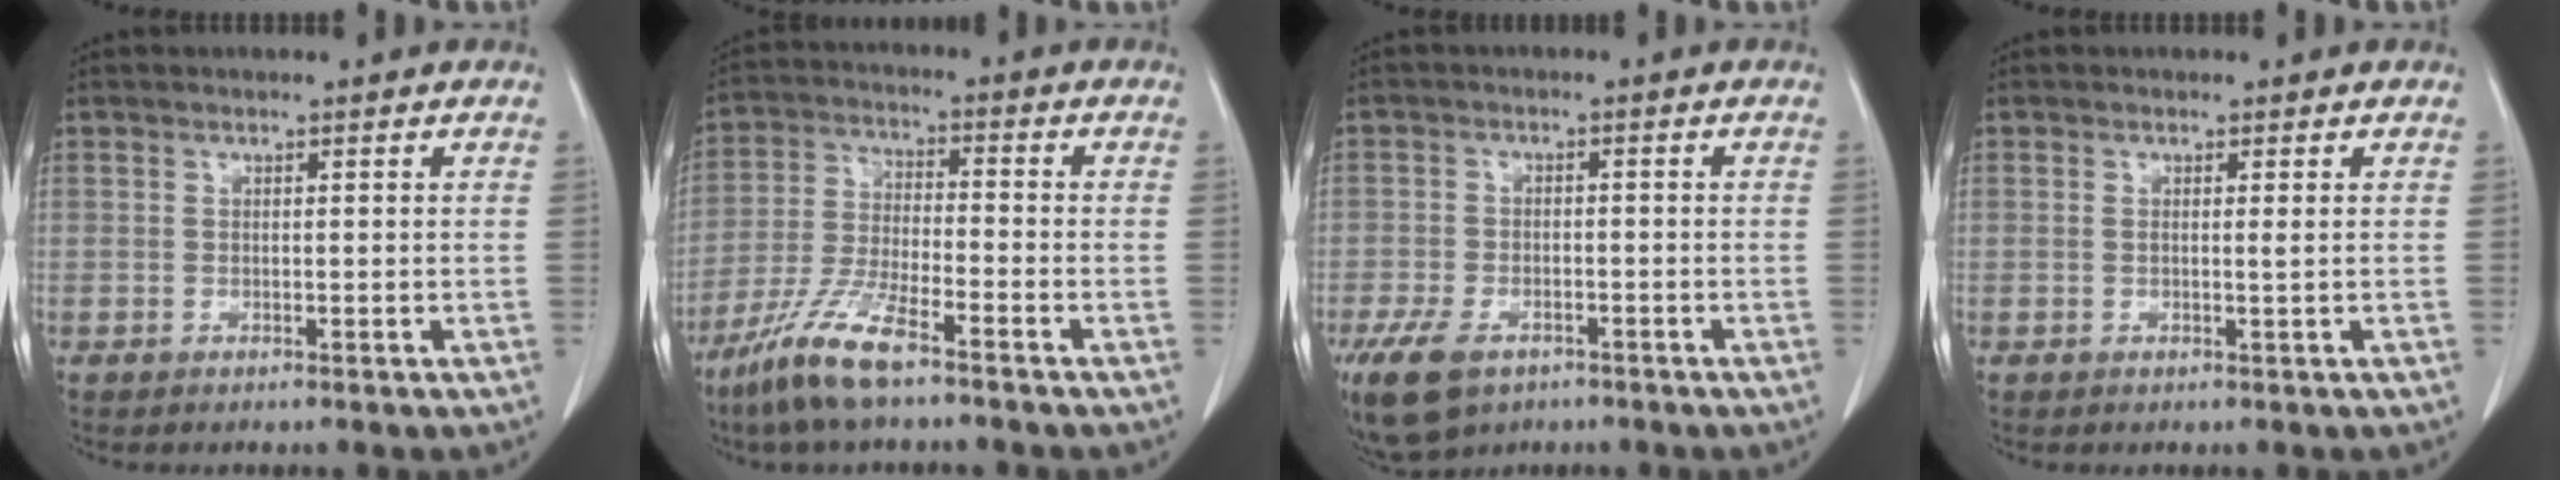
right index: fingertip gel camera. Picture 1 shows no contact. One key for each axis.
{"total": 9.7, "fx": -6.9, "fy": 1.4, "fz": 6.6, "tx": -0.140, "ty": -0.020, "tz": -0.138}
{"total": 9.8, "fx": -5.8, "fy": 6.1, "fz": 5.0, "tx": -0.110, "ty": -0.005, "tz": -0.094}
{"total": 0.8, "fx": 0.1, "fy": -0.2, "fz": 0.8, "tx": -0.016, "ty": -0.001, "tz": 0.001}